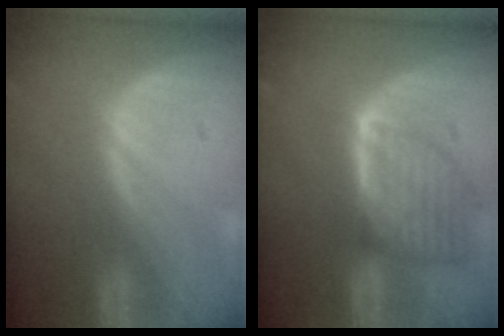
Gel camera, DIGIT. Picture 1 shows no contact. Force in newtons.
{"total": 8.1, "press": 7.3, "slide": 3.4}